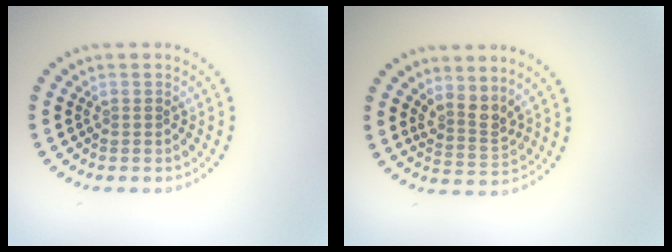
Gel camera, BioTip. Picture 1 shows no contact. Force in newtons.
{"total": 2.6, "press": 1.8, "slide": 1.8}